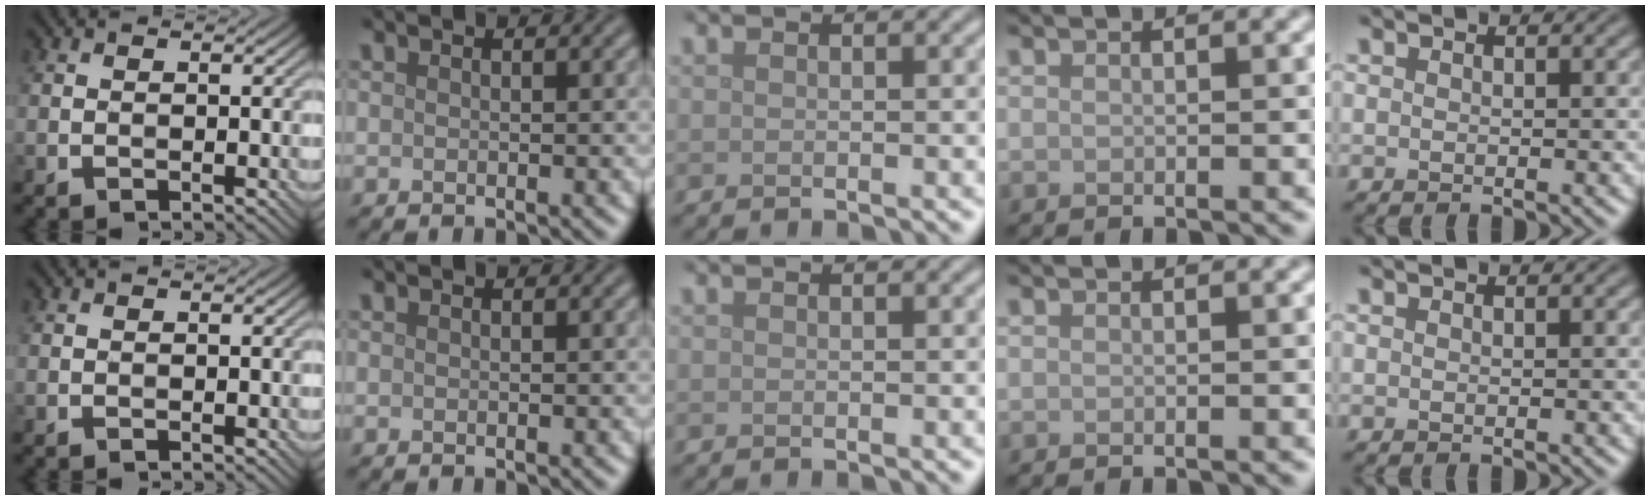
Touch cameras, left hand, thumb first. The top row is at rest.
{}